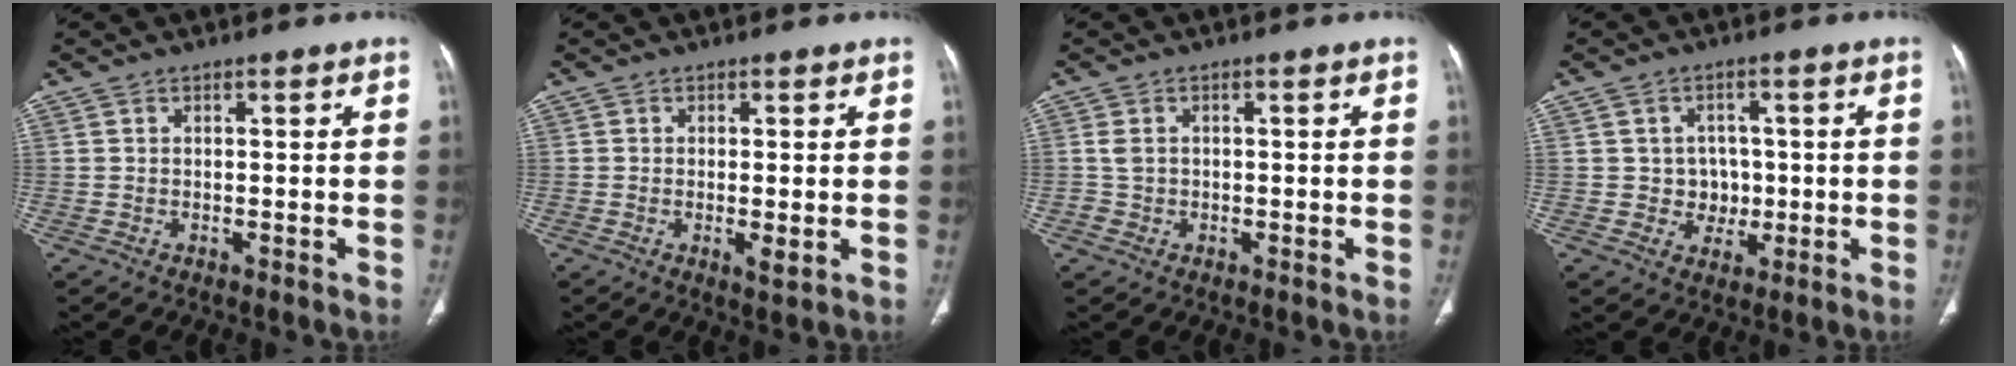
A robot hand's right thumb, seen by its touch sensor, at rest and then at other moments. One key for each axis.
{"total": 2.6, "fx": -0.5, "fy": 0.7, "fz": 2.5, "tx": -0.043, "ty": -0.008, "tz": -0.009}
{"total": 1.8, "fx": 0.0, "fy": 1.7, "fz": 0.8, "tx": -0.005, "ty": 0.004, "tz": 0.003}
{"total": 5.1, "fx": -0.1, "fy": 4.9, "fz": 1.5, "tx": 0.012, "ty": 0.009, "tz": -0.001}